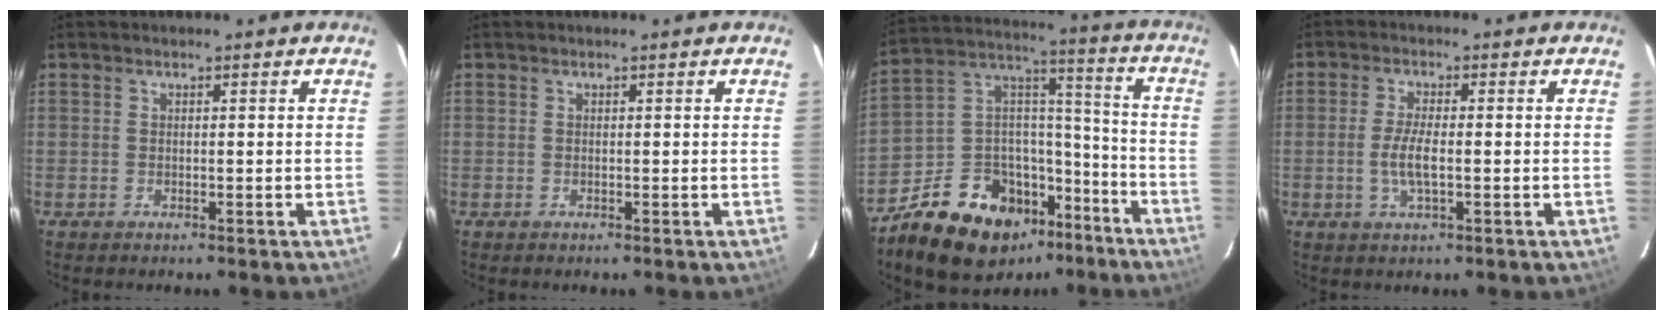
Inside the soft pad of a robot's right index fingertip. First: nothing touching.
{"total": 0.0}
{"total": 20.4, "force": [-12.8, 12.6, 9.8], "torque": [-0.205, 0.062, -0.188]}
{"total": 4.8, "force": [-0.8, 1.2, 4.6], "torque": [-0.092, -0.003, -0.015]}